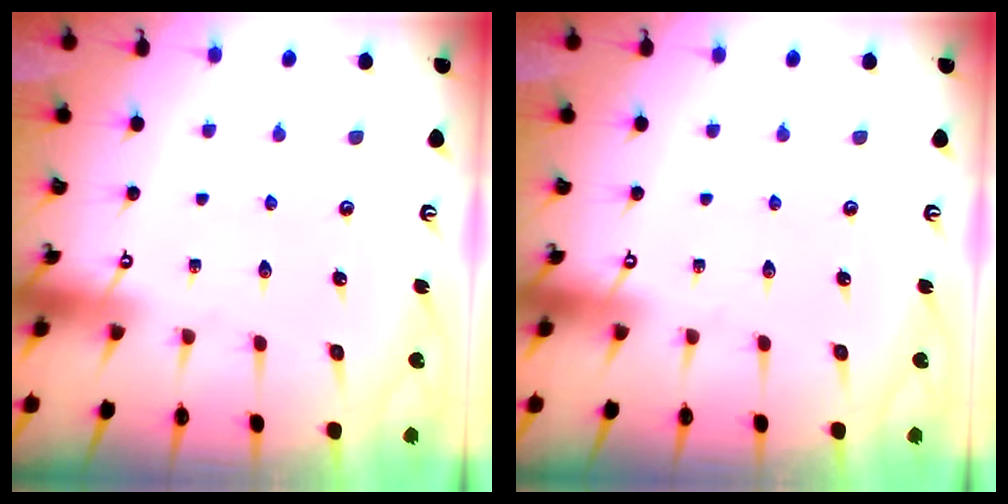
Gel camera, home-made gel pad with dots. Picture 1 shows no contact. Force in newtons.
{"total": 0.0}